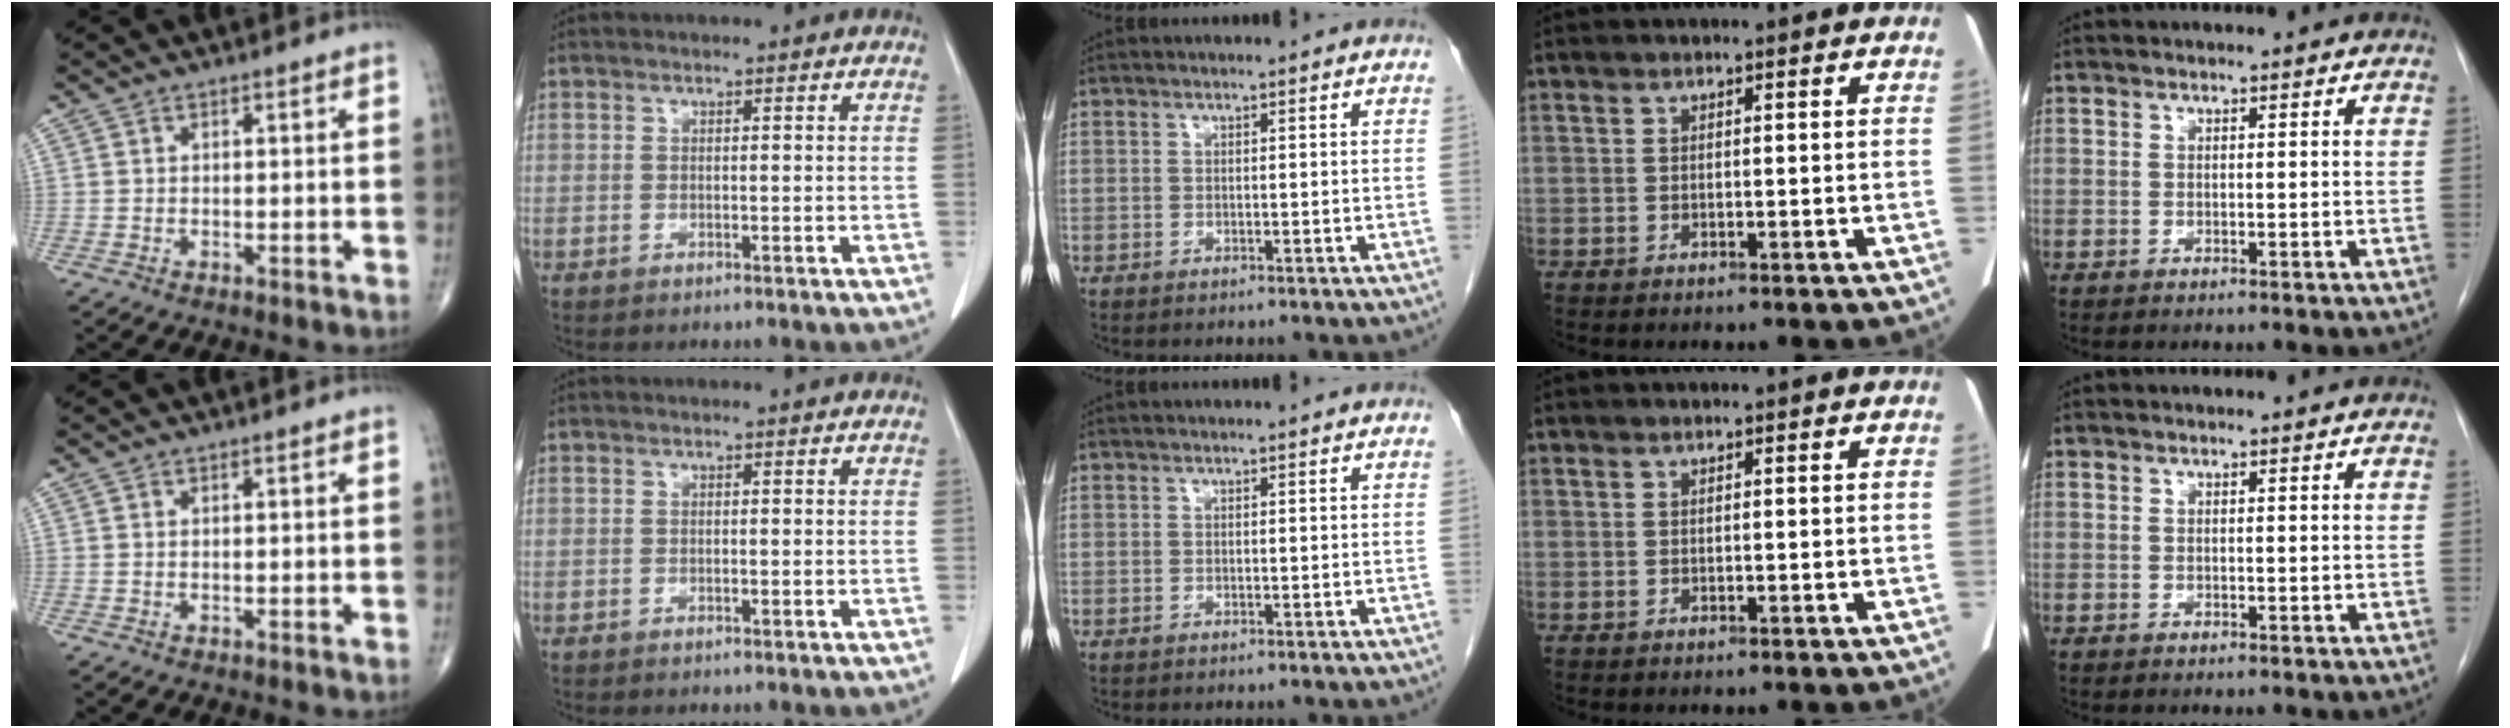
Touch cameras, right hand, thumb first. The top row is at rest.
{}